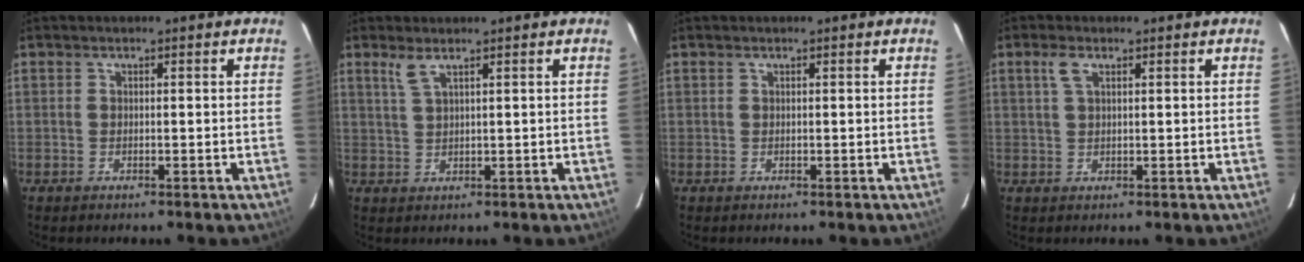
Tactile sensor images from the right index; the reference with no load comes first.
{"total": 2.4, "force": [1.7, 0.0, 1.7], "torque": [-0.039, 0.000, 0.036]}
{"total": 0.0}
{"total": 2.6, "force": [1.3, 1.1, 2.0], "torque": [-0.043, 0.005, 0.026]}